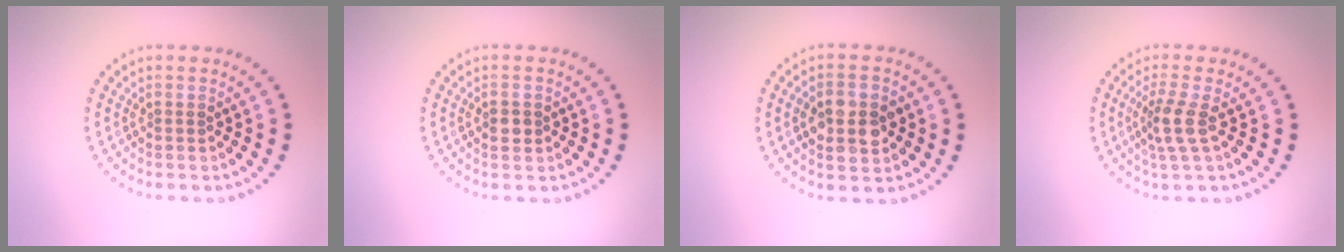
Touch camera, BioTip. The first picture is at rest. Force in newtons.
{"total": 1.6, "press": 1.6, "slide": 0.1}
{"total": 4.5, "press": 4.5, "slide": 0.1}
{"total": 2.7, "press": 2.0, "slide": 1.8}